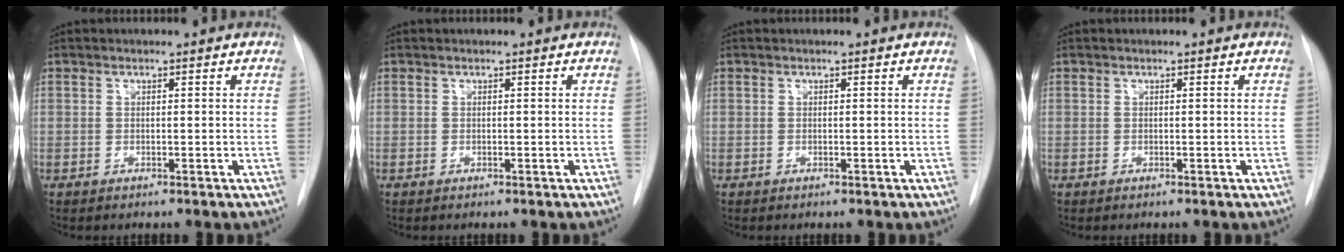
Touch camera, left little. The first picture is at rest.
{"total": 0.0}
{"total": 0.0}
{"total": 0.0}